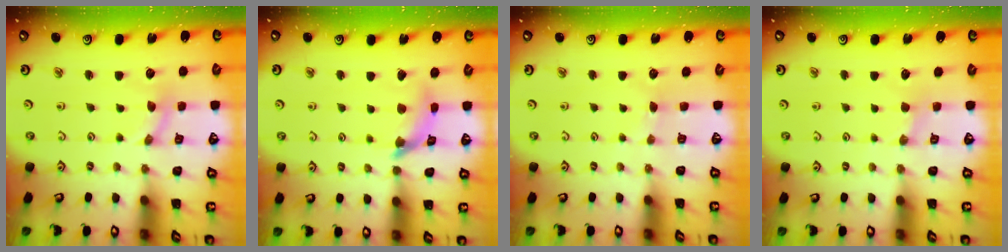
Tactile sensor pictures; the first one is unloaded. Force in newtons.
{"total": 7.2, "press": 7.2, "slide": 0.7}
{"total": 1.2, "press": 1.2, "slide": 0.2}
{"total": 1.0, "press": 1.0, "slide": 0.3}